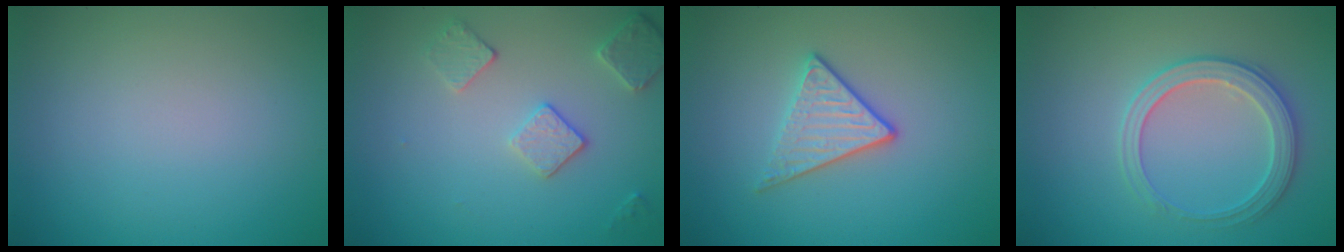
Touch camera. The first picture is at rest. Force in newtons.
{"total": 2.7, "press": 2.7, "slide": 0.7}
{"total": 2.9, "press": 2.6, "slide": 1.4}
{"total": 3.3, "press": 3.2, "slide": 0.4}